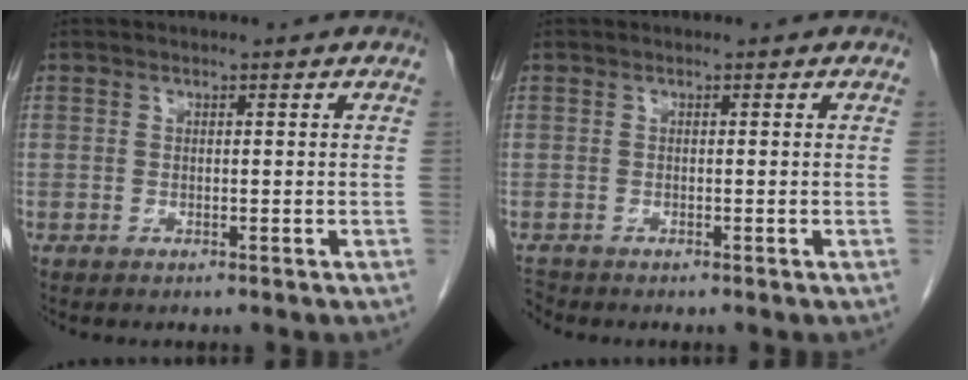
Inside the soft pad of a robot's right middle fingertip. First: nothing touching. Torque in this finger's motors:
{"motor_torque": [-0.28, 0.06, -0.08, -0.02]}